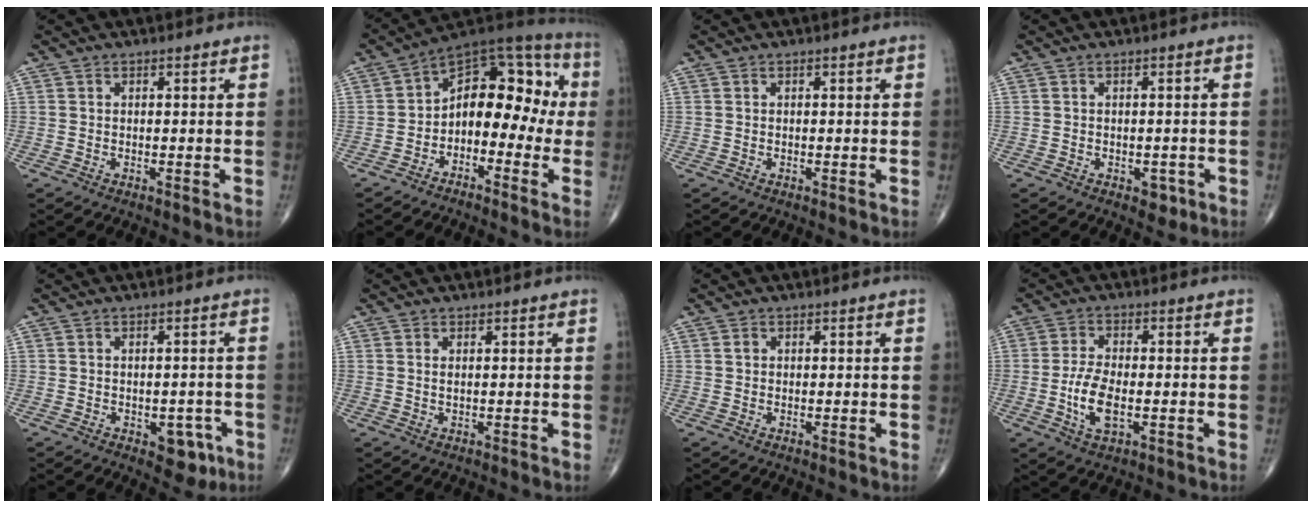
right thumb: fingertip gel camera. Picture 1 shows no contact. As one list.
[{"total": 14.8, "force": [-1.8, 9.2, 11.4], "torque": [-0.115, 0.064, -0.045]}, {"total": 0.0}, {"total": 2.4, "force": [-1.1, 1.6, 1.5], "torque": [-0.003, 0.005, -0.010]}, {"total": 5.2, "force": [-2.3, 3.1, 3.5], "torque": [-0.014, 0.012, -0.023]}, {"total": 0.7, "force": [0.3, 0.2, 0.6], "torque": [-0.015, 0.000, 0.007]}, {"total": 0.7, "force": [0.2, 0.6, 0.3], "torque": [-0.002, 0.000, 0.004]}, {"total": 7.2, "force": [-1.6, 3.3, 6.2], "torque": [-0.126, 0.003, -0.029]}]